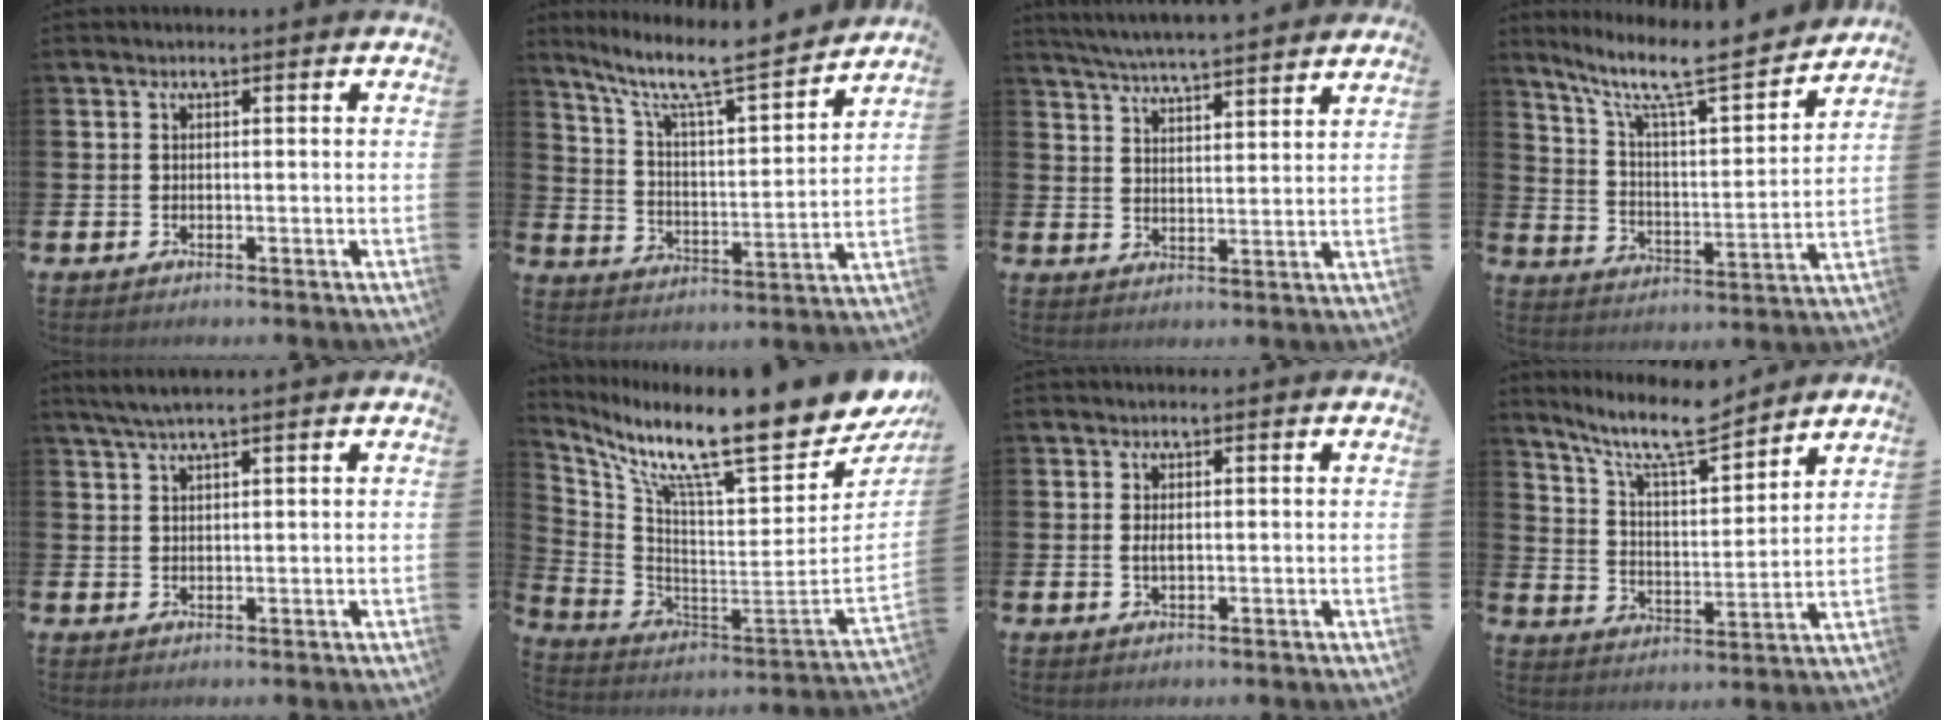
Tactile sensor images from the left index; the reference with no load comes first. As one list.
[{"total": 9.1, "force": [7.8, 0.9, 4.6], "torque": [-0.115, -0.058, 0.126]}, {"total": 5.7, "force": [5.6, -0.2, 0.8], "torque": [-0.038, -0.036, 0.099]}, {"total": 9.7, "force": [8.2, 1.2, 5.0], "torque": [-0.125, -0.058, 0.132]}, {"total": 2.8, "force": [2.3, 0.1, 1.6], "torque": [-0.040, 0.003, 0.042]}, {"total": 14.6, "force": [10.6, 2.9, 9.6], "torque": [-0.176, -0.104, 0.170]}, {"total": 1.3, "force": [0.2, 0.6, 1.2], "torque": [-0.021, 0.003, 0.002]}, {"total": 10.1, "force": [8.8, 1.7, 4.6], "torque": [-0.103, -0.050, 0.155]}]